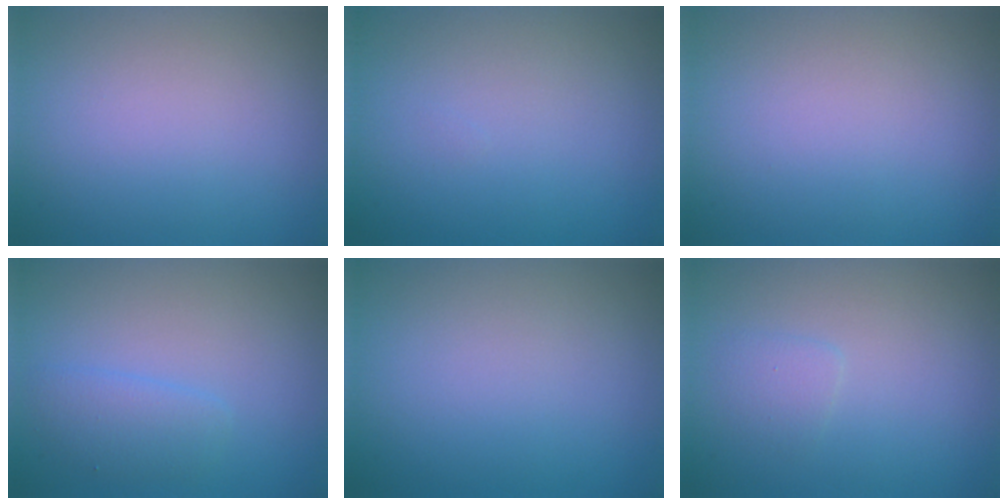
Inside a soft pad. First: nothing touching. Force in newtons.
{"total": 0.0}
{"total": 0.0}
{"total": 1.9, "press": 1.9, "slide": 0.1}
{"total": 0.0}
{"total": 1.1, "press": 1.1, "slide": 0.1}